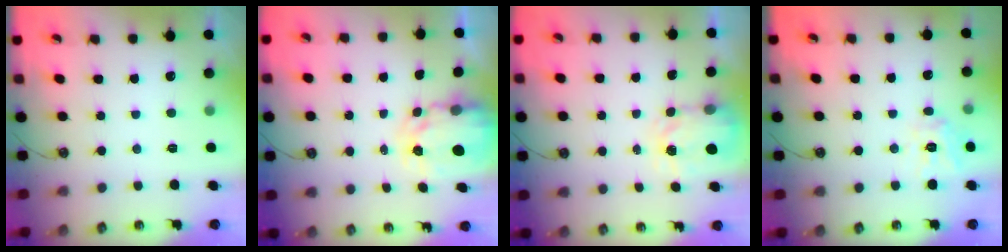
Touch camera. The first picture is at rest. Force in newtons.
{"total": 5.0, "press": 5.0, "slide": 0.4}
{"total": 3.6, "press": 3.6, "slide": 0.6}
{"total": 10.3, "press": 10.2, "slide": 0.9}